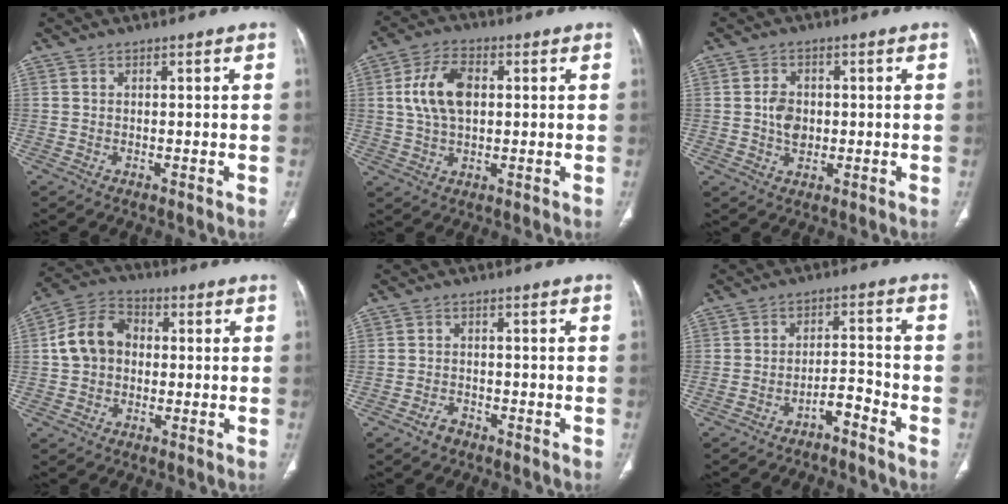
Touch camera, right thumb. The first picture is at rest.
{"total": 9.8, "force": [1.5, 5.8, 7.8], "torque": [-0.147, 0.008, 0.030]}
{"total": 4.8, "force": [-0.1, 3.6, 3.2], "torque": [-0.046, 0.003, -0.001]}
{"total": 10.0, "force": [0.5, 7.9, 6.1], "torque": [-0.101, 0.028, -0.002]}
{"total": 2.5, "force": [-1.7, 1.6, 0.9], "torque": [-0.017, 0.013, -0.026]}
{"total": 4.3, "force": [-3.4, 1.4, 2.3], "torque": [-0.035, 0.045, -0.055]}